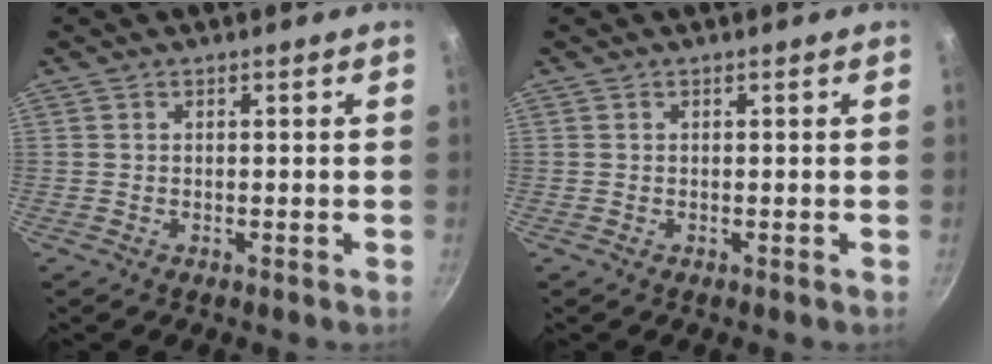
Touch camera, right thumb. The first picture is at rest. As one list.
[{"total": 0.0}]